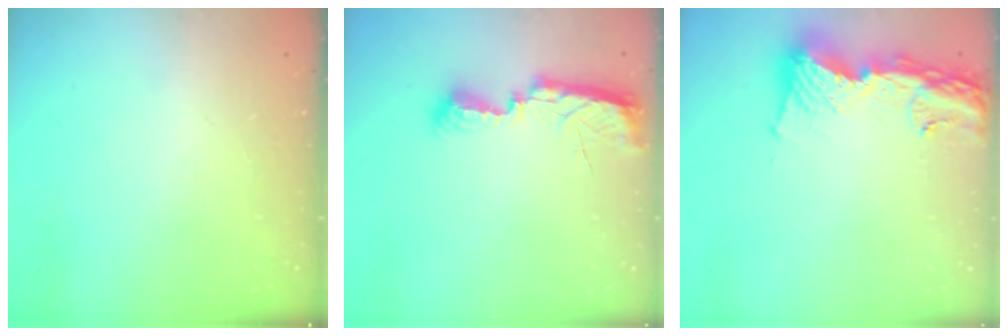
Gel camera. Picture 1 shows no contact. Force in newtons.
{"total": 10.0, "press": 8.9, "slide": 4.5}
{"total": 13.9, "press": 13.8, "slide": 1.2}